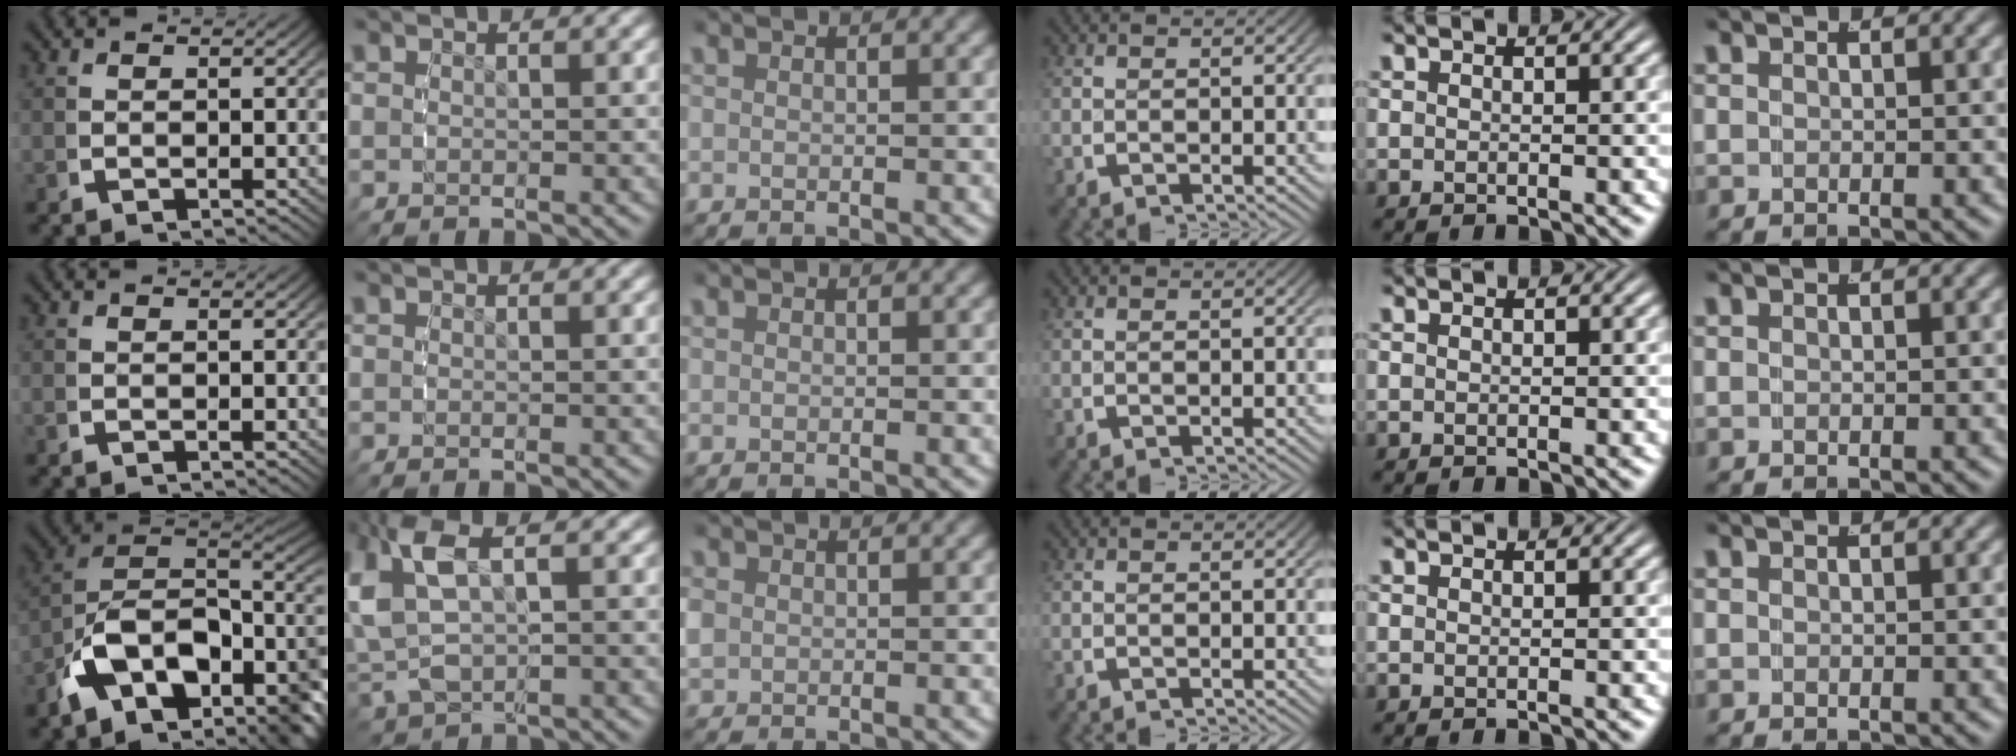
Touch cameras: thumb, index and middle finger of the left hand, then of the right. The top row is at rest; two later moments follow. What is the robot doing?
{"motion": "grasp_and_lifting", "object": "ethernet cable"}